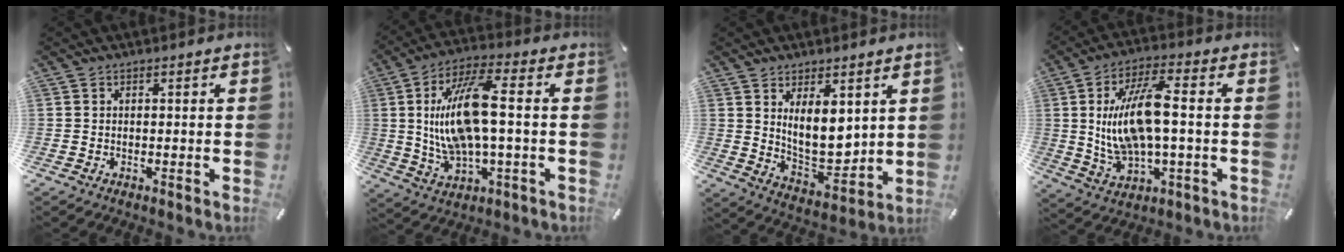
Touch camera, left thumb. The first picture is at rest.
{"total": 17.4, "force": [1.2, 6.7, 16.0], "torque": [-0.328, 0.000, 0.019]}
{"total": 10.4, "force": [4.8, 5.9, 7.0], "torque": [-0.096, -0.039, 0.087]}
{"total": 15.8, "force": [1.2, 6.5, 14.3], "torque": [-0.301, -0.004, 0.019]}